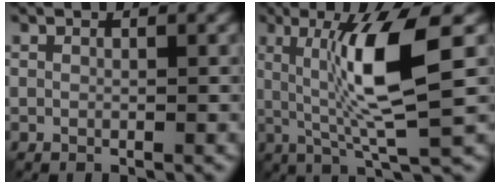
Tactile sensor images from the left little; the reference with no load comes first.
{"total": 8.6, "force": [0.7, 1.3, 8.4], "torque": [-0.150, -0.004, 0.018]}